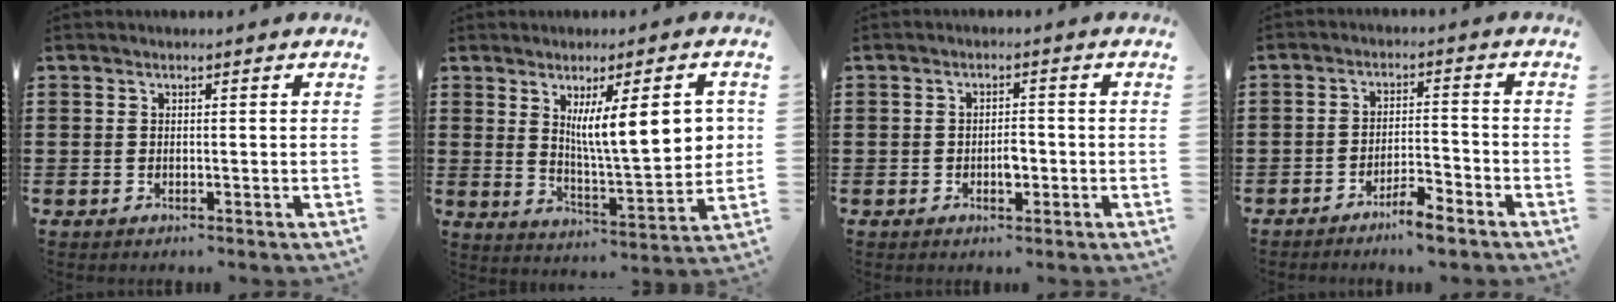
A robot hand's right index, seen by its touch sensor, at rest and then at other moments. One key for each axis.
{"total": 11.3, "fx": 3.2, "fy": 2.4, "fz": 10.6, "tx": -0.175, "ty": -0.006, "tz": 0.050}
{"total": 2.5, "fx": -0.7, "fy": 1.1, "fz": 2.1, "tx": -0.039, "ty": 0.002, "tz": -0.013}
{"total": 4.0, "fx": -3.7, "fy": 0.3, "fz": 1.6, "tx": -0.031, "ty": 0.006, "tz": -0.071}